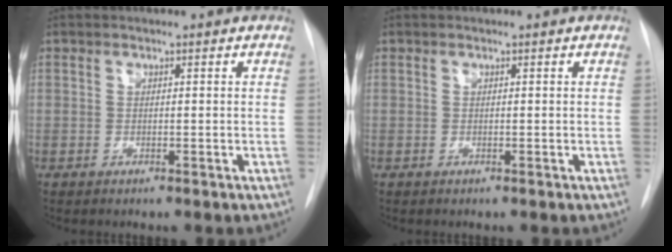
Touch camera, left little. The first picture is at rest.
{"total": 0.0}